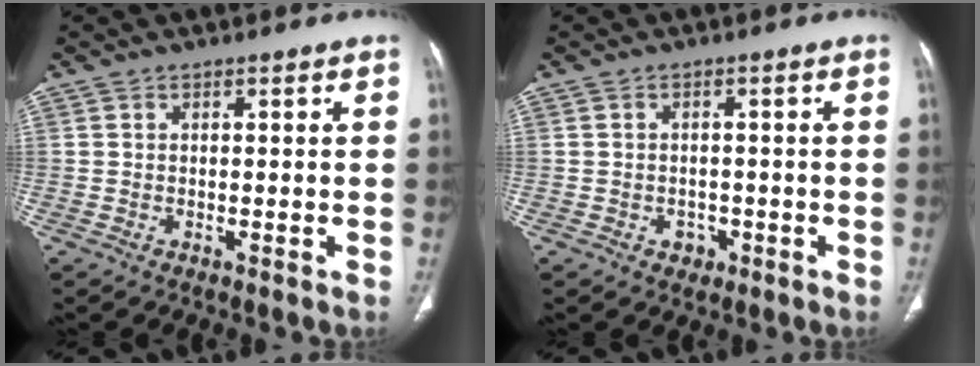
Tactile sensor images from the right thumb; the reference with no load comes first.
{"total": 2.3, "force": [-1.0, 1.9, 0.8], "torque": [-0.002, 0.006, -0.010]}